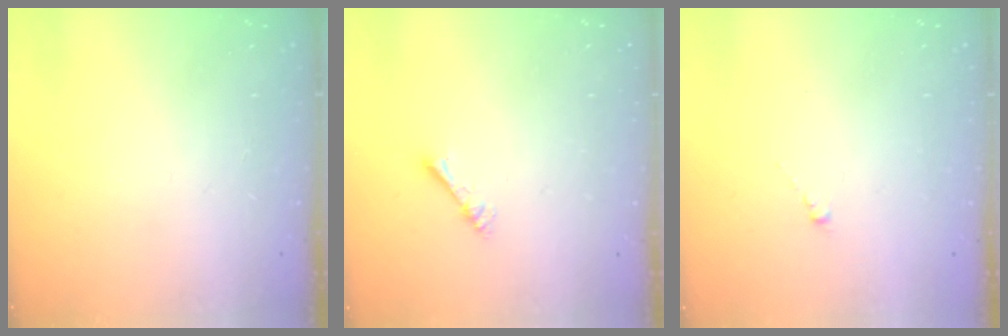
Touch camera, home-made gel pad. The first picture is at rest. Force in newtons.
{"total": 2.4, "press": 2.4, "slide": 0.2}
{"total": 0.0}